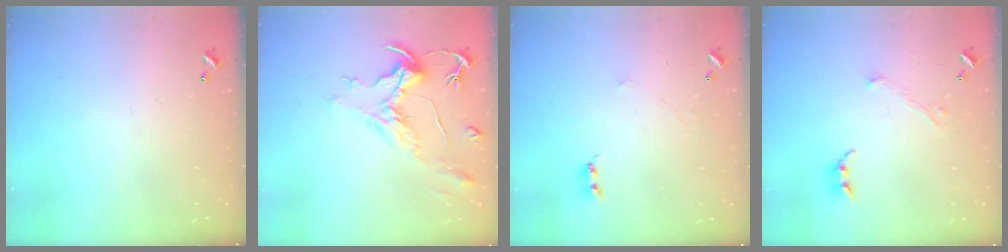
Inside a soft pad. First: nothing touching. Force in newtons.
{"total": 2.2, "press": 1.7, "slide": 1.3}
{"total": 0.9, "press": 0.8, "slide": 0.3}
{"total": 1.7, "press": 1.6, "slide": 0.5}